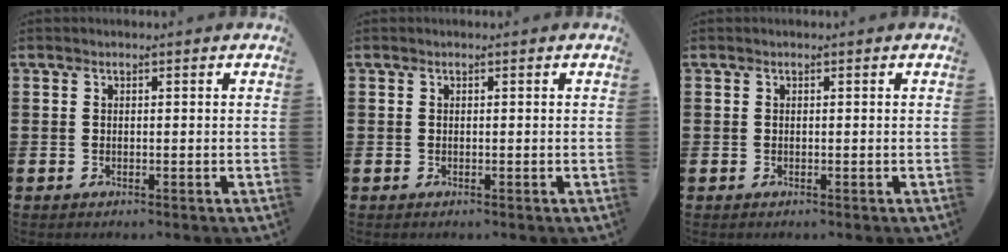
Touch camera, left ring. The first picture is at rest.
{"total": 0.0}
{"total": 0.0}